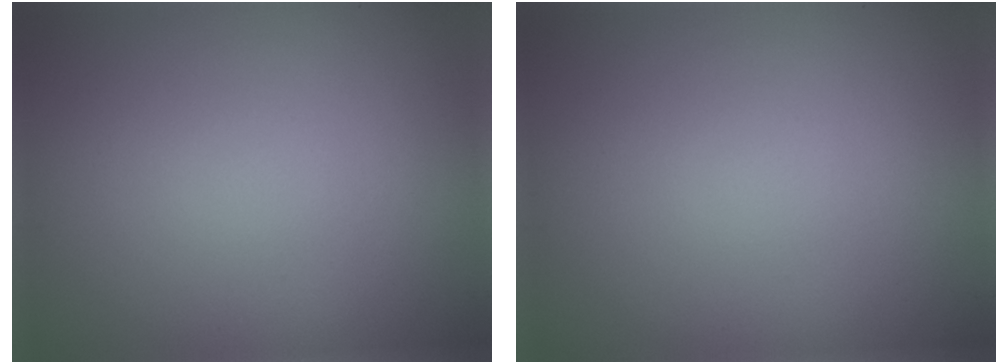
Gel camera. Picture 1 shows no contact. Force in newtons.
{"total": 0.0}